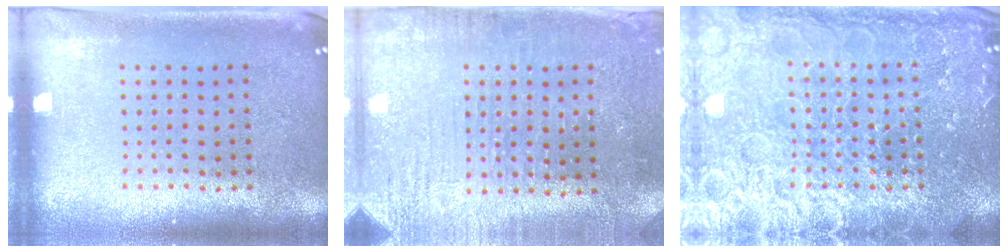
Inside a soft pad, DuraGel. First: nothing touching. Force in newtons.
{"total": 3.0, "press": 2.8, "slide": 0.8}
{"total": 7.0, "press": 6.9, "slide": 0.8}